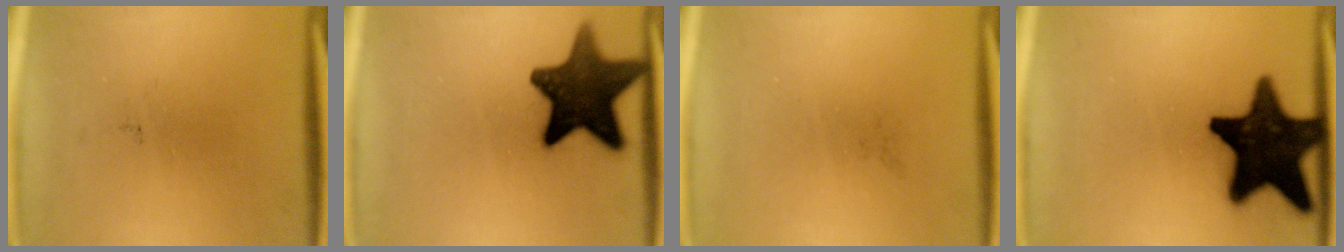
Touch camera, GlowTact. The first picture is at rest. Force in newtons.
{"total": 14.8}
{"total": 0.0}
{"total": 19.8}